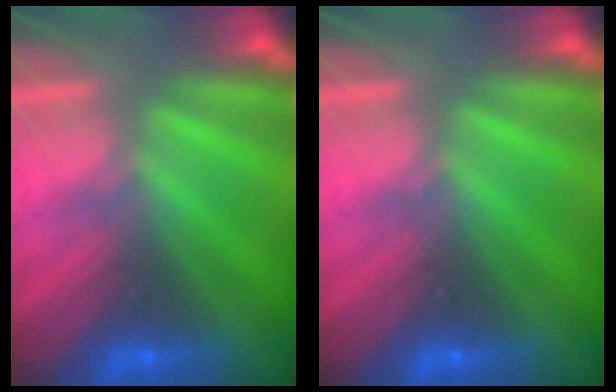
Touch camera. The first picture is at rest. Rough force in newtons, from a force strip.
{"total": 0.0}